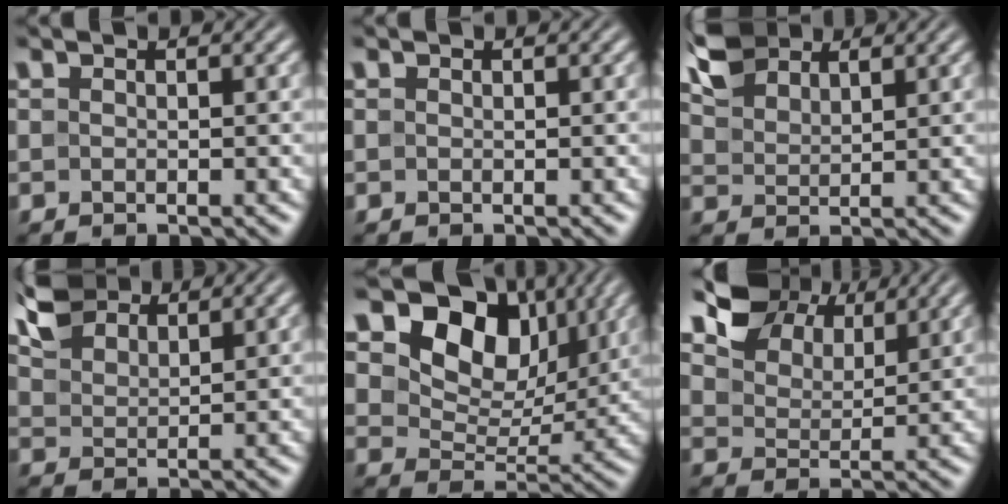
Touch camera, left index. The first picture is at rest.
{"total": 0.0}
{"total": 4.1, "force": [3.2, 2.0, 1.6], "torque": [-0.043, 0.010, 0.066]}
{"total": 4.7, "force": [3.9, 1.9, 1.7], "torque": [-0.050, 0.014, 0.079]}
{"total": 11.7, "force": [6.4, 7.4, 6.4], "torque": [-0.112, 0.010, 0.095]}
{"total": 6.5, "force": [5.0, 3.3, 2.6], "torque": [-0.062, 0.013, 0.089]}